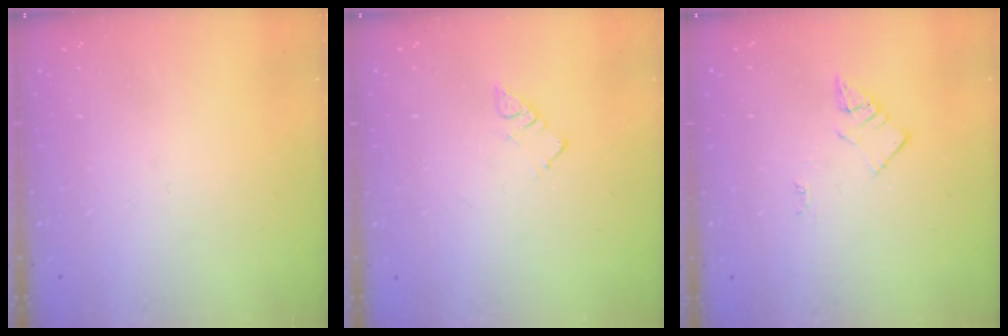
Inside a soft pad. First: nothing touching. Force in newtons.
{"total": 2.9, "press": 2.9, "slide": 0.2}
{"total": 3.2, "press": 3.2, "slide": 0.4}